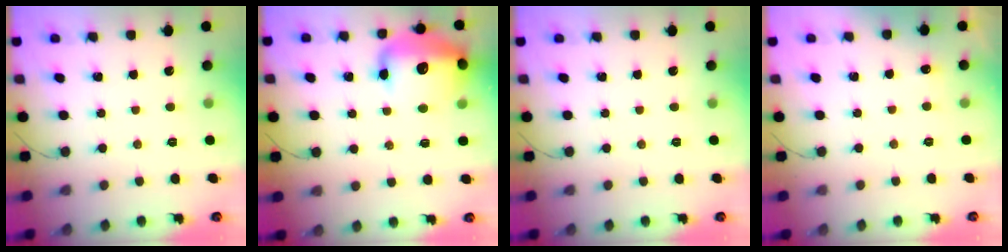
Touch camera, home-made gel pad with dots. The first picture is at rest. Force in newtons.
{"total": 17.0, "press": 16.7, "slide": 3.4}
{"total": 0.0}
{"total": 2.8, "press": 2.6, "slide": 1.1}